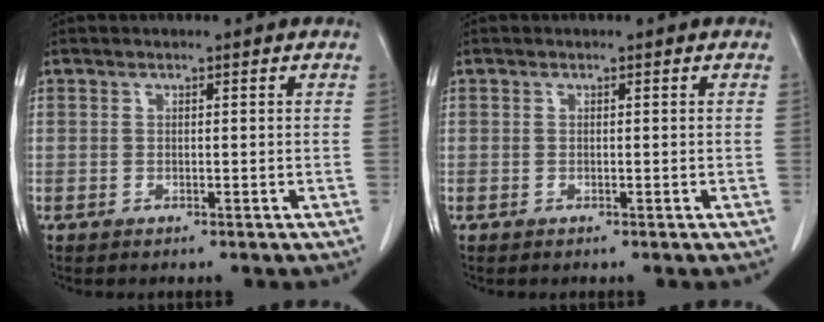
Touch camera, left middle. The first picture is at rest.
{"total": 0.0}